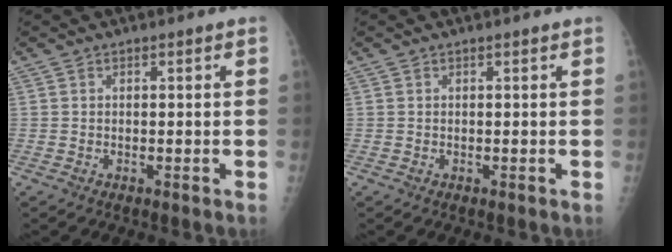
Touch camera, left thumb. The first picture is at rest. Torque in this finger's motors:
{"motor_torque": [0.00, 0.00, 0.00, 0.00, 0.00]}